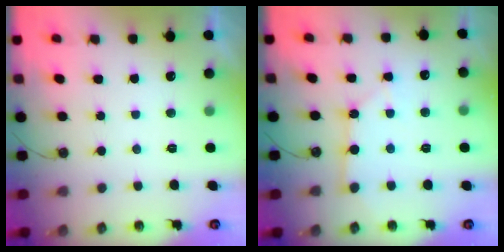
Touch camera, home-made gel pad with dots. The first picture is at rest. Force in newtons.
{"total": 2.6, "press": 2.6, "slide": 0.3}